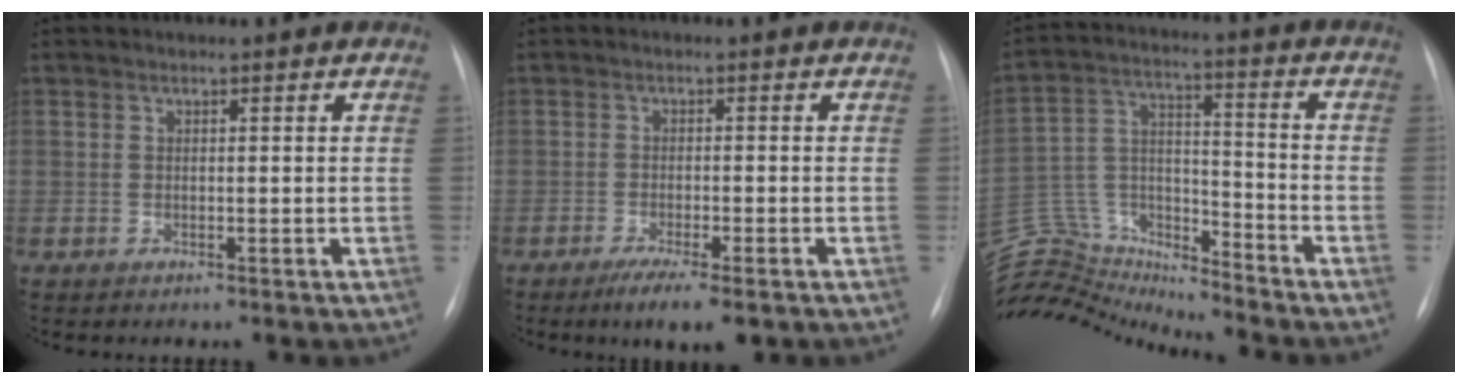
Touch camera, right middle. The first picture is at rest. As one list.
[{"total": 5.6, "force": [-3.7, 0.8, 4.2], "torque": [-0.067, -0.014, -0.054]}, {"total": 16.1, "force": [-15.9, 2.2, 1.5], "torque": [-0.037, 0.058, -0.277]}]